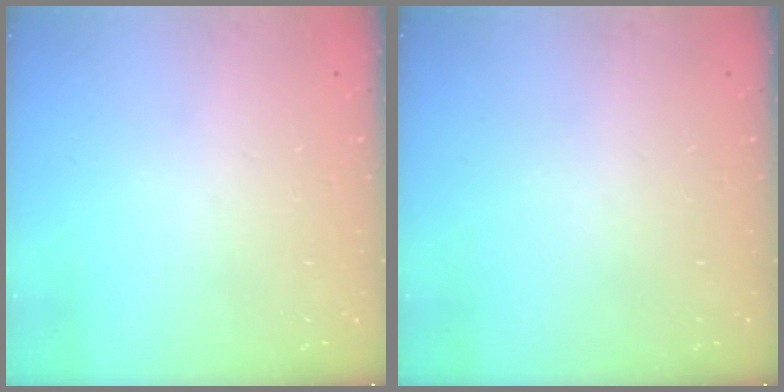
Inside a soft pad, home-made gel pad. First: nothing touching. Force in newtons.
{"total": 0.0}